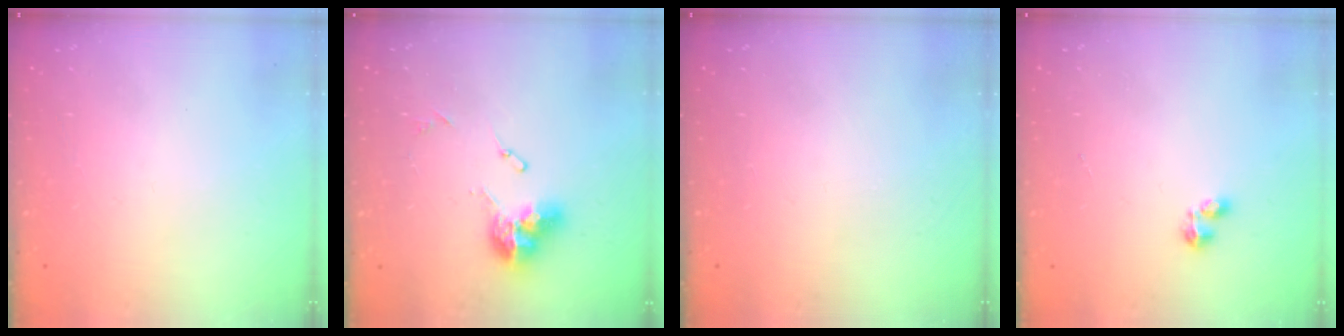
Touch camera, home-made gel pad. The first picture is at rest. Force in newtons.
{"total": 10.5, "press": 10.4, "slide": 1.2}
{"total": 0.0}
{"total": 1.9, "press": 1.9, "slide": 0.2}